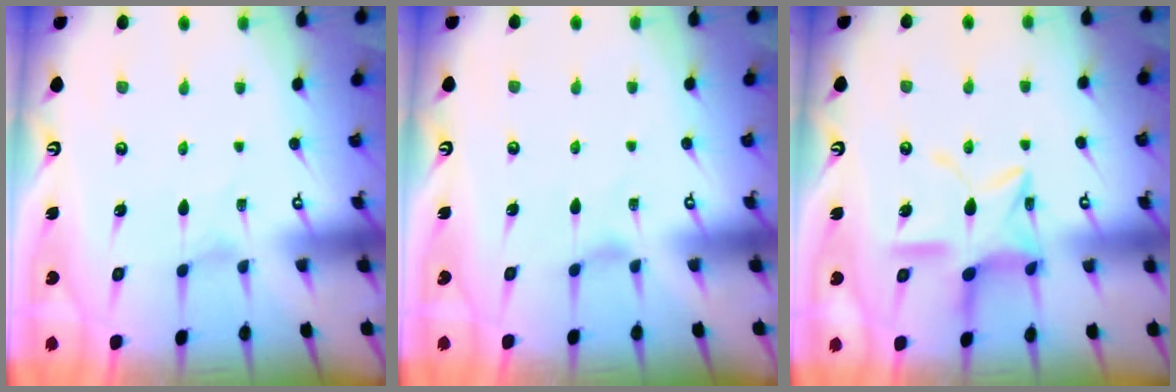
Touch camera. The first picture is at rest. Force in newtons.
{"total": 0.8, "press": 0.8, "slide": 0.2}
{"total": 11.6, "press": 11.6, "slide": 0.7}